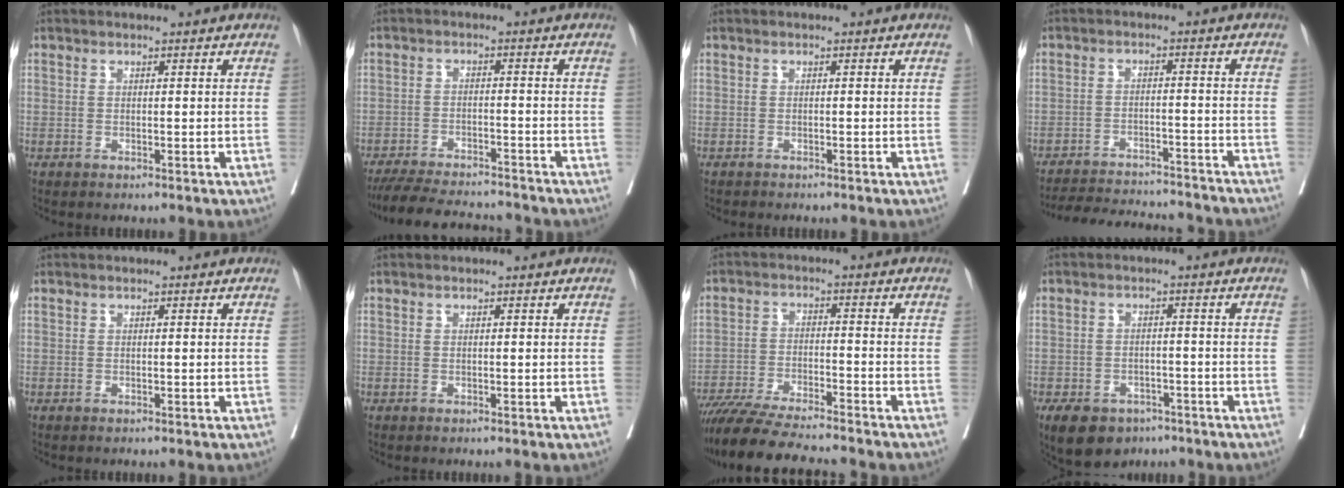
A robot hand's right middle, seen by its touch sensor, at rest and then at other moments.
{"total": 12.6, "force": [-11.7, 1.8, 4.3], "torque": [-0.073, -0.006, -0.171]}
{"total": 1.2, "force": [-1.1, 0.2, 0.4], "torque": [-0.009, -0.002, -0.015]}
{"total": 17.4, "force": [-16.4, 2.4, 5.5], "torque": [-0.111, -0.011, -0.220]}
{"total": 0.0}
{"total": 0.0}
{"total": 14.3, "force": [-12.7, 0.7, 6.6], "torque": [-0.102, -0.021, -0.203]}
{"total": 8.9, "force": [-5.9, 5.6, 3.6], "torque": [-0.069, 0.000, -0.087]}